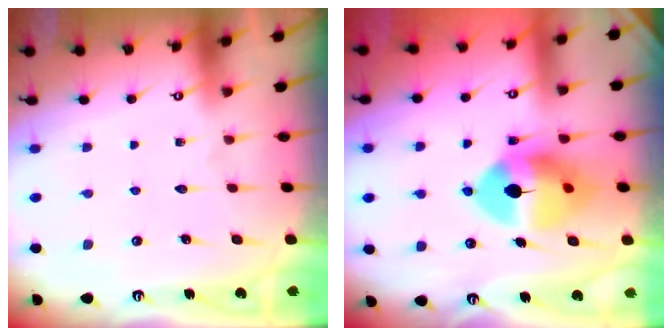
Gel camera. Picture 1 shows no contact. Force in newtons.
{"total": 12.2, "press": 12.1, "slide": 1.7}